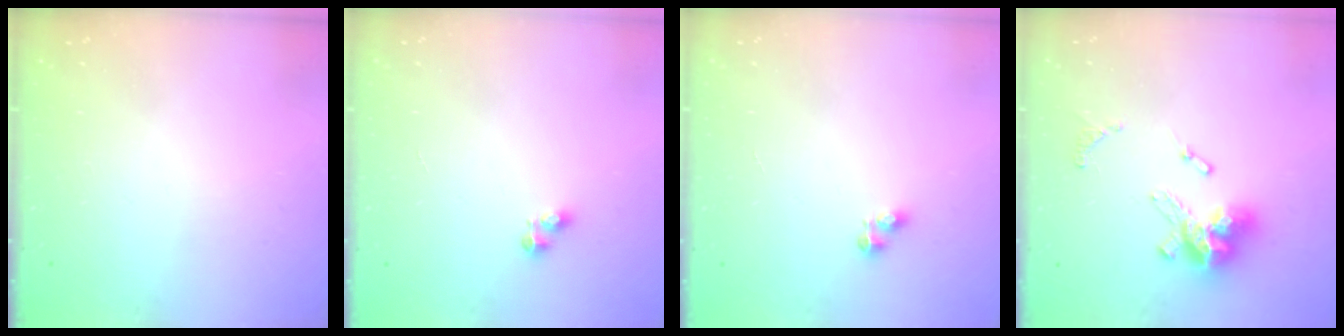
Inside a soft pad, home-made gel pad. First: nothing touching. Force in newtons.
{"total": 2.8, "press": 2.8, "slide": 0.4}
{"total": 2.8, "press": 2.8, "slide": 0.4}
{"total": 13.4, "press": 13.4, "slide": 1.3}